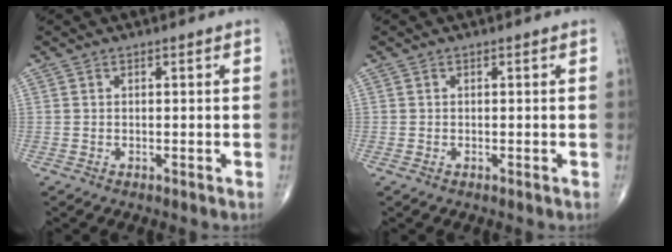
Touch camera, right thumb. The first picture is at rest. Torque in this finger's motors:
{"motor_torque": [0.18, -0.26, -0.17, -0.04, -0.02]}